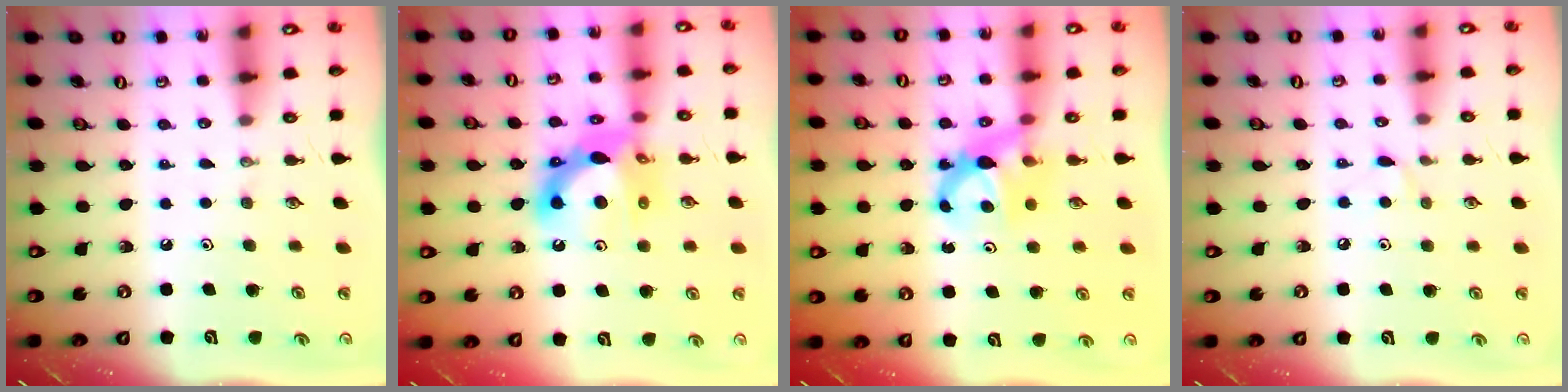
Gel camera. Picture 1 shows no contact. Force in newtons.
{"total": 14.0, "press": 13.9, "slide": 1.3}
{"total": 6.7, "press": 6.7, "slide": 0.4}
{"total": 4.6, "press": 4.5, "slide": 0.6}